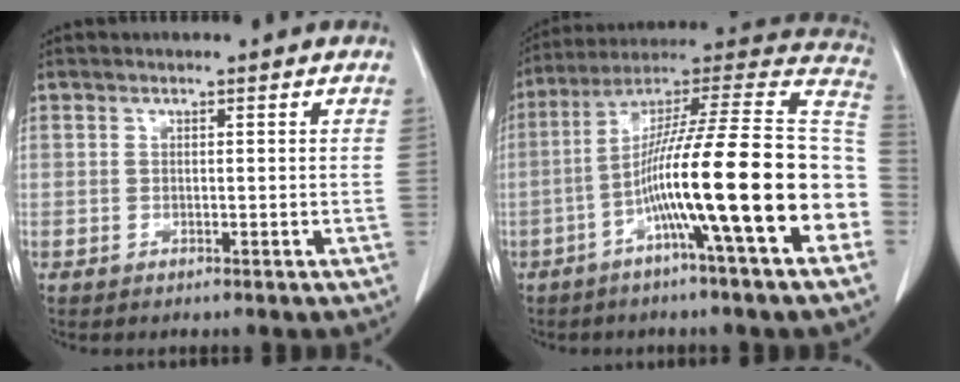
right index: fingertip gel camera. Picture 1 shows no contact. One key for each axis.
{"total": 24.4, "fx": -6.5, "fy": 0.6, "fz": 23.5, "tx": -0.311, "ty": 0.011, "tz": -0.117}